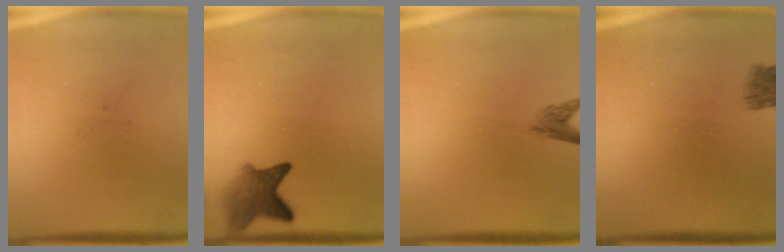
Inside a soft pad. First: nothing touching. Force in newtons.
{"total": 5.0}
{"total": 2.0}
{"total": 2.9}